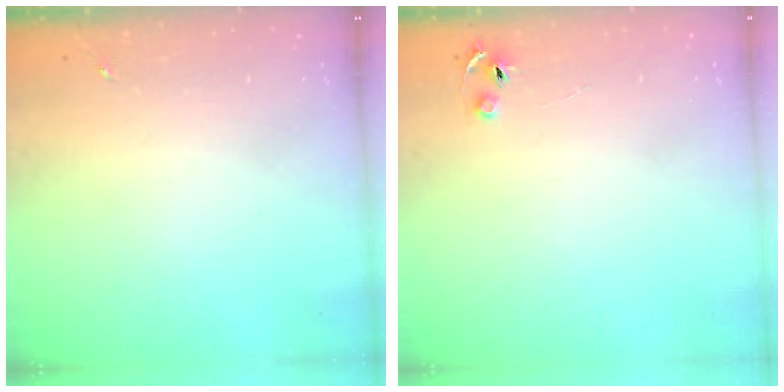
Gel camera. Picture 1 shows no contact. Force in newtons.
{"total": 4.0, "press": 3.9, "slide": 0.4}